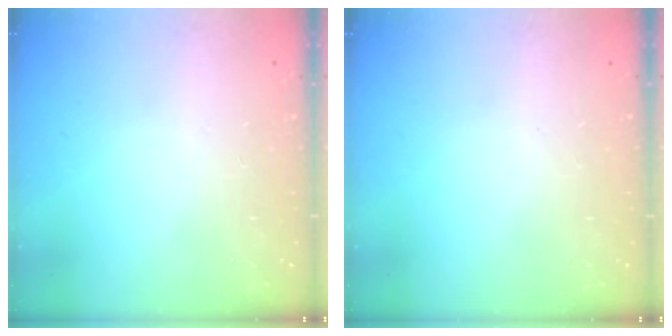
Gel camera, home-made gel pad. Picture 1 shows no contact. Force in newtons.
{"total": 0.0}